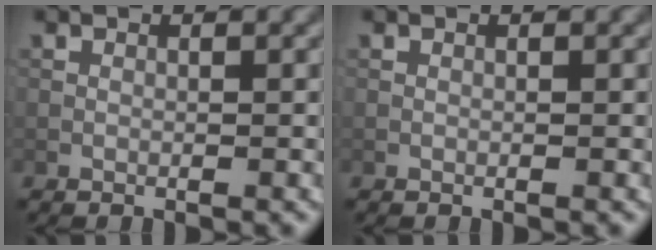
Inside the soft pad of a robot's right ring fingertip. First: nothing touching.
{"total": 0.0}